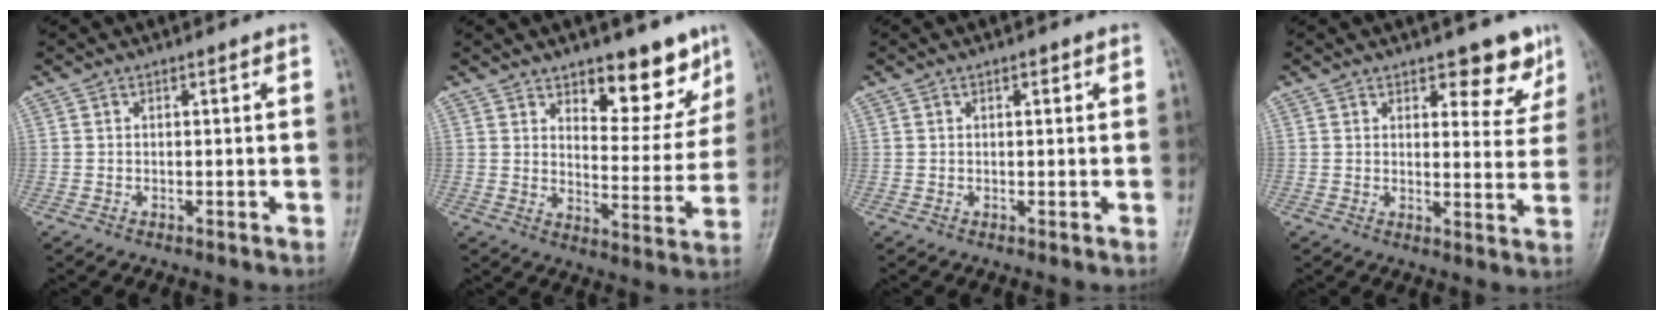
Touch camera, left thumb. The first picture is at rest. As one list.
[{"total": 11.7, "force": [8.0, 5.3, 6.6], "torque": [-0.043, -0.056, 0.119]}, {"total": 1.1, "force": [0.5, 0.5, 0.9], "torque": [-0.010, 0.002, 0.005]}, {"total": 7.0, "force": [4.9, 3.3, 3.7], "torque": [-0.006, -0.029, 0.061]}]